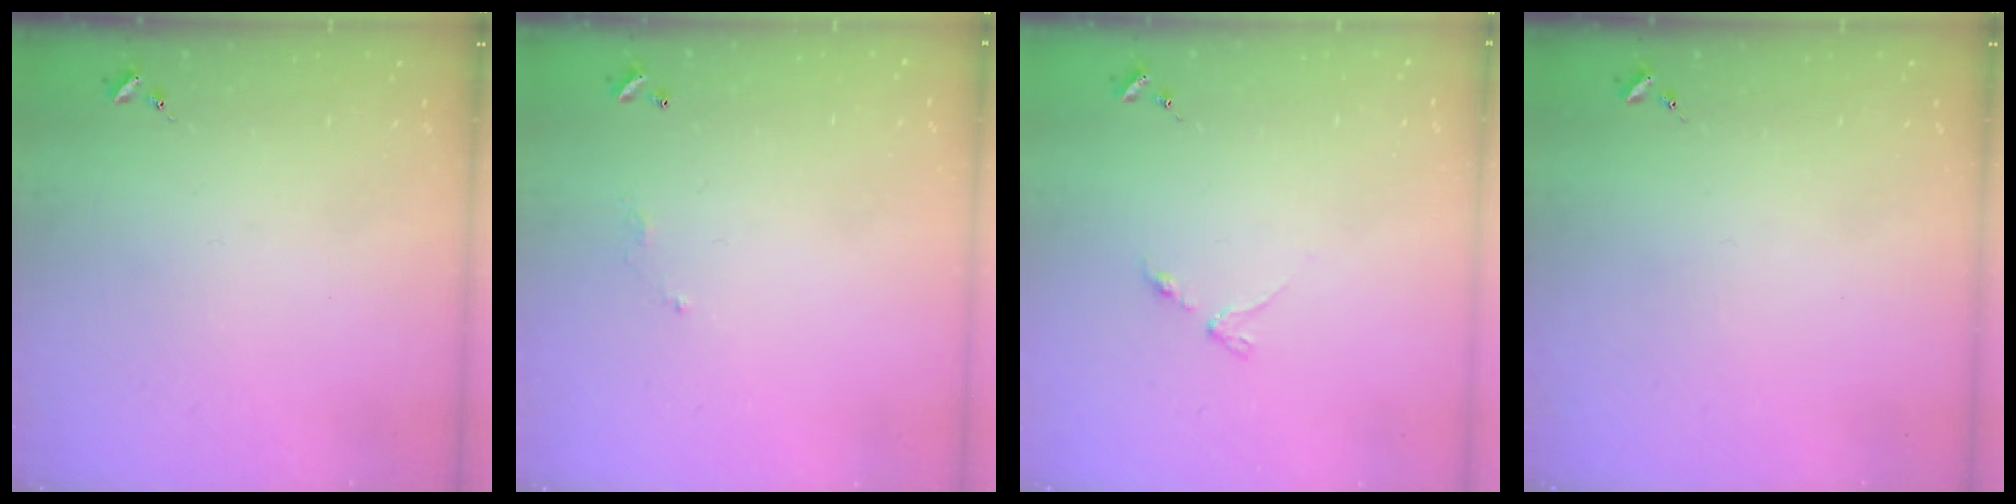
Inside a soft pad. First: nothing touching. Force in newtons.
{"total": 3.6, "press": 3.6, "slide": 0.1}
{"total": 3.2, "press": 3.1, "slide": 0.5}
{"total": 0.0}